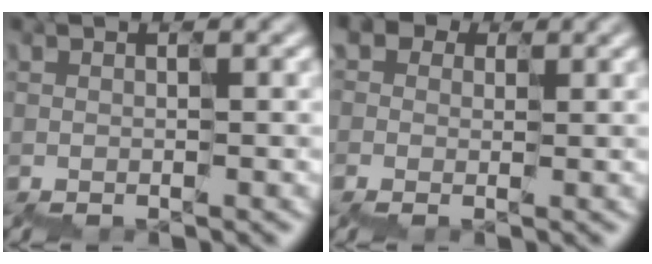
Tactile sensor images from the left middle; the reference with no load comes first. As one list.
[{"total": 5.2, "force": [1.4, 4.2, 2.7], "torque": [-0.068, 0.017, 0.021]}]